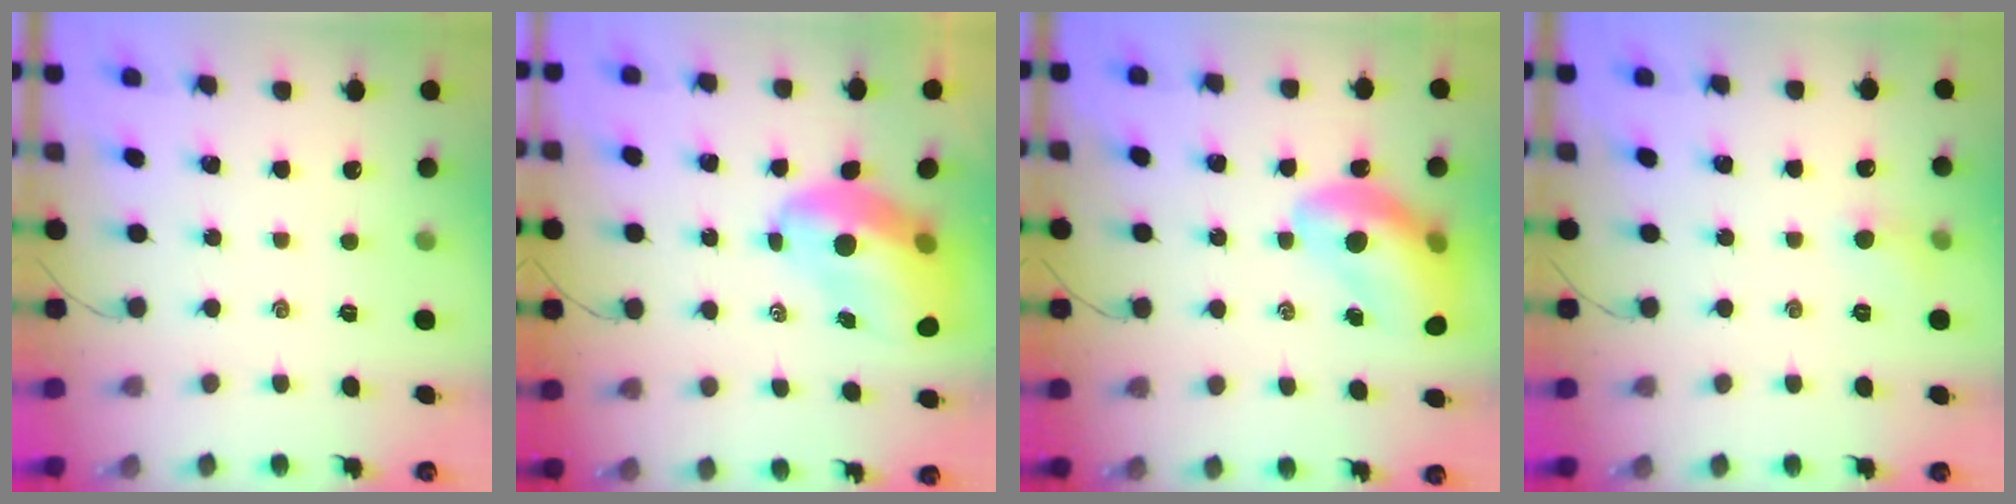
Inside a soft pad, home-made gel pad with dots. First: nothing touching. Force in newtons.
{"total": 10.3, "press": 9.8, "slide": 3.1}
{"total": 14.1, "press": 13.6, "slide": 3.8}
{"total": 4.3, "press": 4.0, "slide": 1.4}